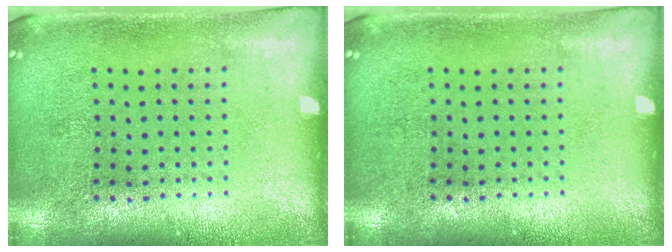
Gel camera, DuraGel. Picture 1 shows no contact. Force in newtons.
{"total": 0.0}